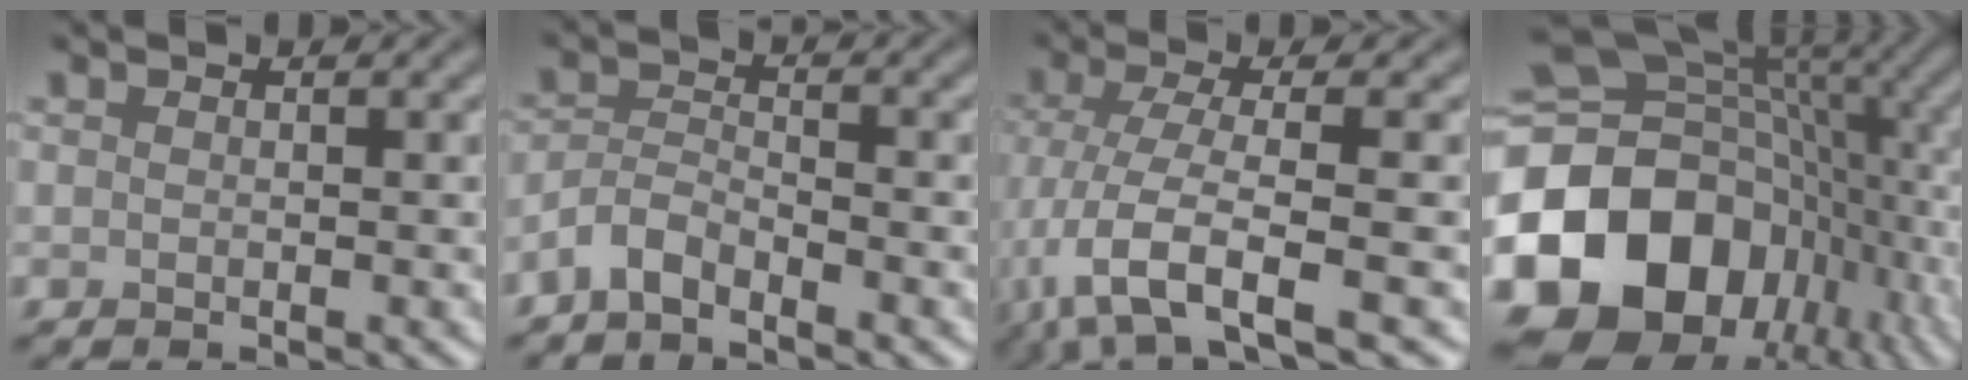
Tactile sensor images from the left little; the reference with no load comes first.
{"total": 2.6, "force": [-2.2, 0.7, 1.2], "torque": [-0.027, 0.005, -0.054]}
{"total": 7.3, "force": [-3.0, 2.4, 6.2], "torque": [-0.128, -0.006, -0.063]}
{"total": 19.6, "force": [-4.6, 15.1, 11.6], "torque": [-0.250, -0.022, -0.065]}